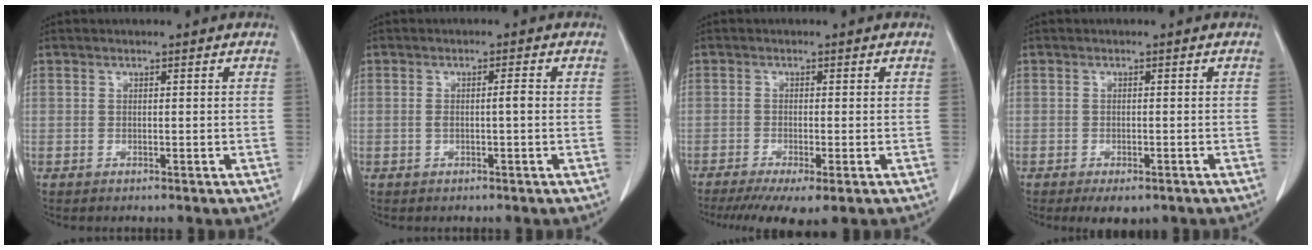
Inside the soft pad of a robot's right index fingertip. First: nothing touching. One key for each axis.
{"total": 1.9, "fx": -0.1, "fy": 0.2, "fz": 1.9, "tx": -0.036, "ty": 0.004, "tz": 0.002}
{"total": 7.0, "fx": -4.7, "fy": 1.1, "fz": 5.1, "tx": -0.079, "ty": -0.019, "tz": -0.074}
{"total": 3.7, "fx": -2.6, "fy": 1.8, "fz": 2.0, "tx": -0.025, "ty": -0.004, "tz": -0.030}